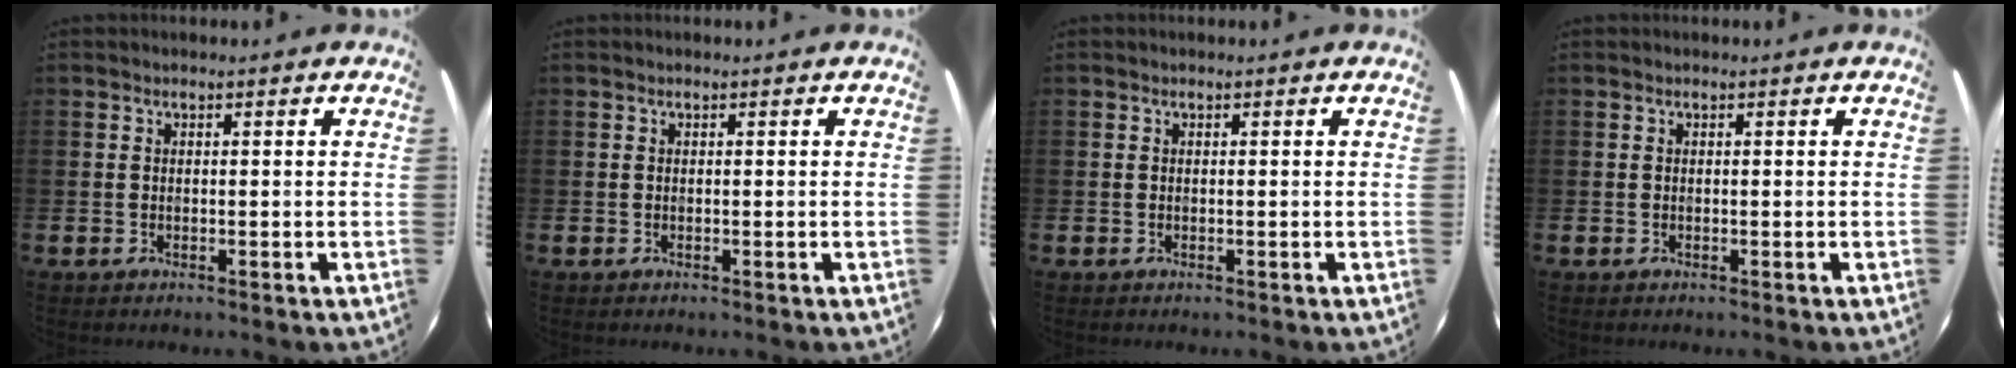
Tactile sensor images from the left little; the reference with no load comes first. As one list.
[{"total": 0.0}, {"total": 0.0}, {"total": 0.0}]